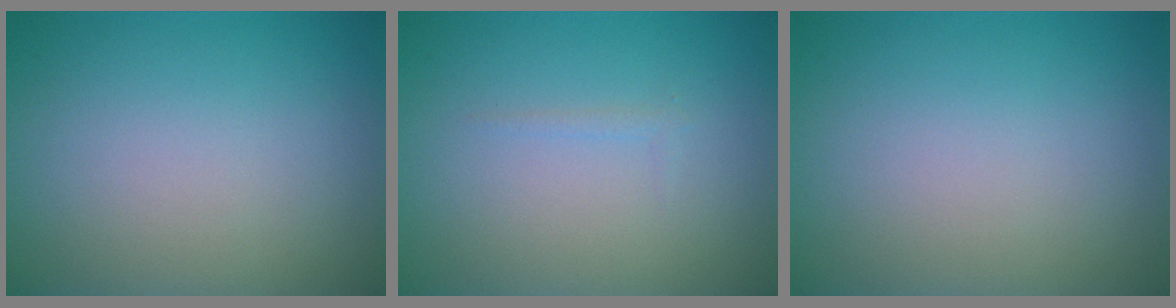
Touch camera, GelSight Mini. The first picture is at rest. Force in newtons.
{"total": 0.6, "press": 0.5, "slide": 0.1}
{"total": 0.0}